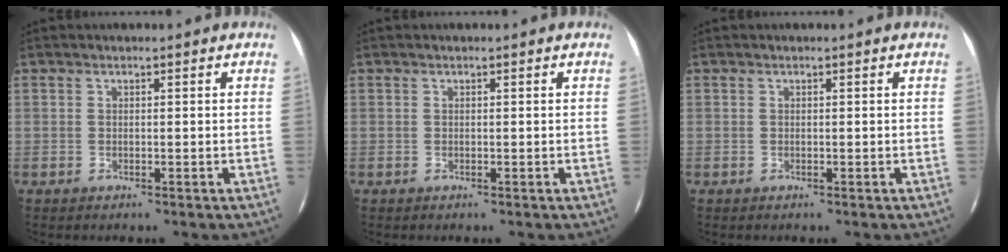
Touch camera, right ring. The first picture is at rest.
{"total": 0.0}
{"total": 0.0}